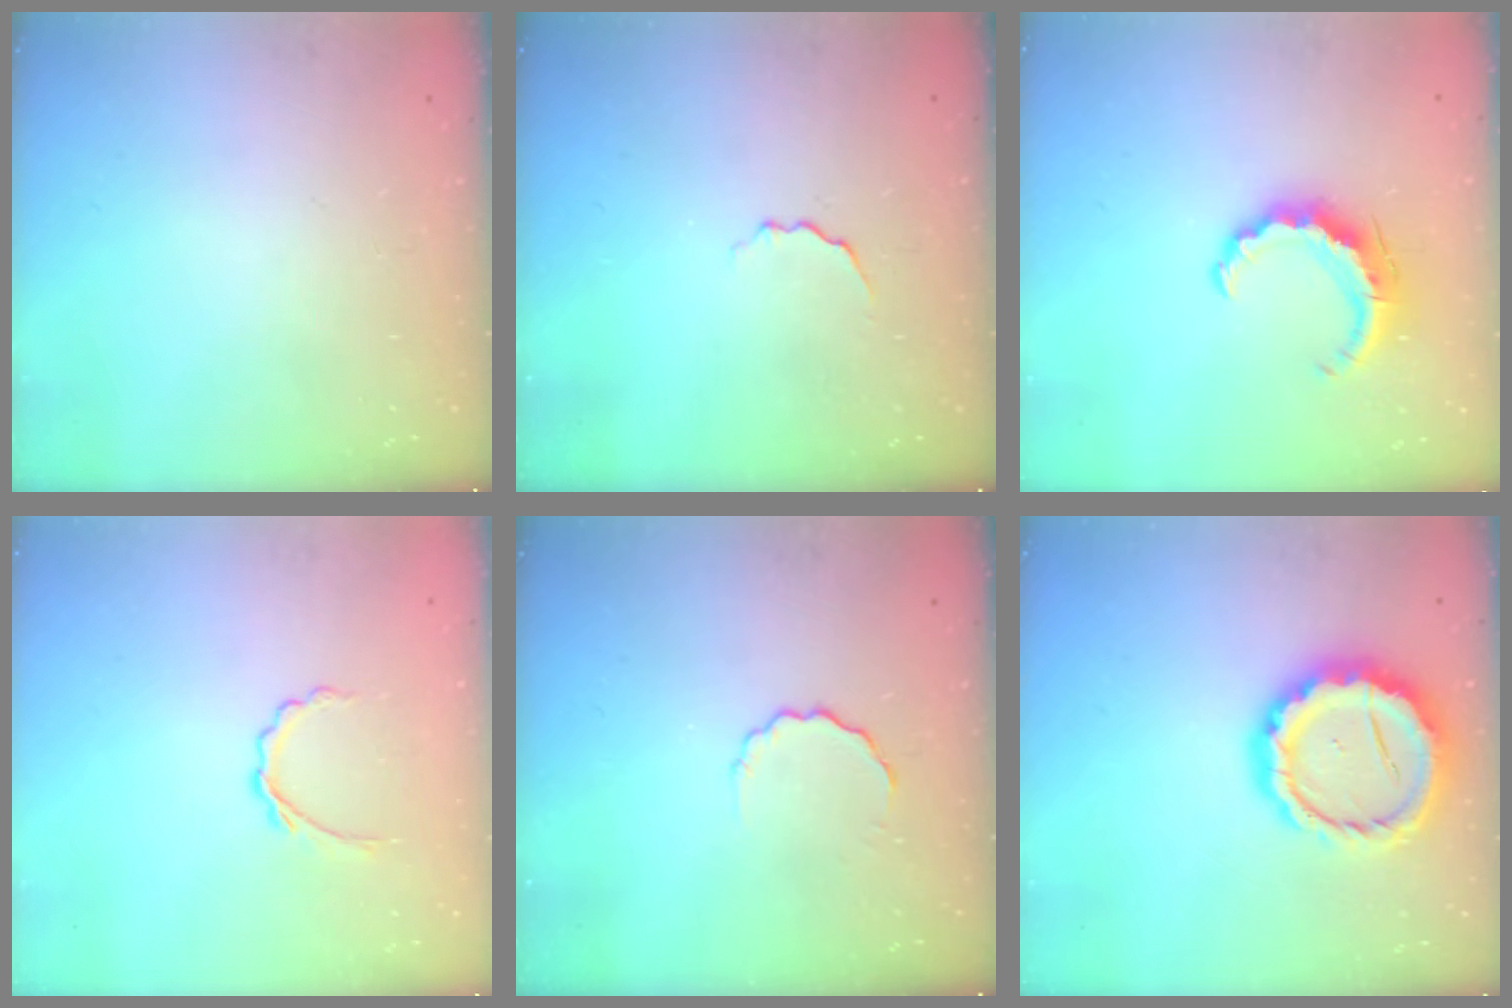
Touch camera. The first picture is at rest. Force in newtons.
{"total": 3.0, "press": 2.9, "slide": 0.7}
{"total": 8.5, "press": 8.4, "slide": 0.3}
{"total": 3.8, "press": 3.6, "slide": 1.2}
{"total": 4.3, "press": 4.2, "slide": 0.9}
{"total": 15.9, "press": 15.7, "slide": 2.6}